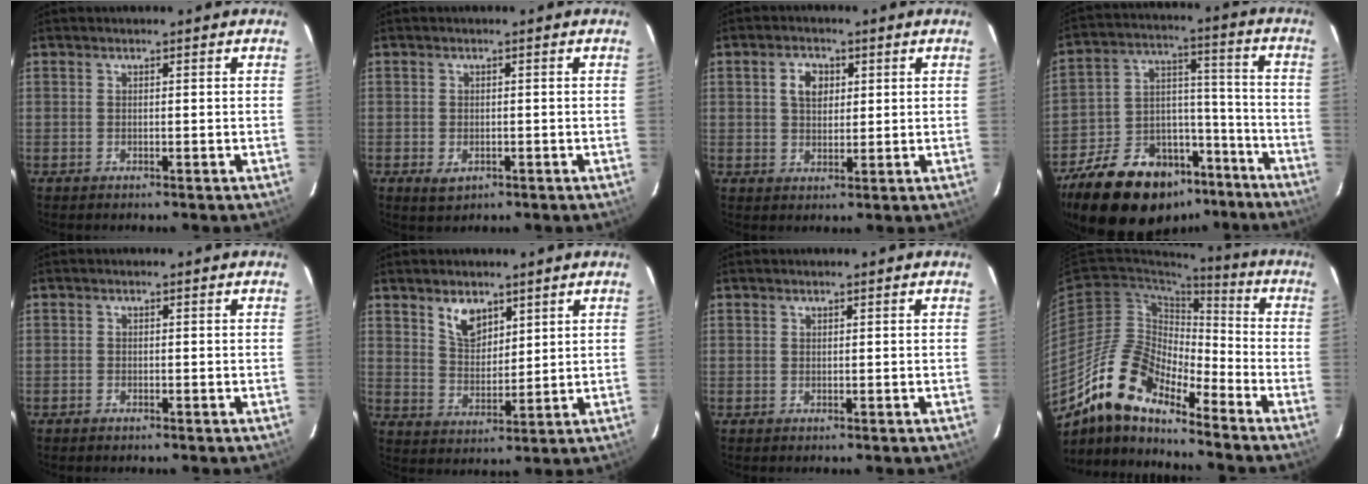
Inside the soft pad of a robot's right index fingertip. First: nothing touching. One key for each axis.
{"total": 2.6, "fx": -1.0, "fy": 1.9, "fz": 1.5, "tx": -0.026, "ty": -0.004, "tz": -0.013}
{"total": 4.6, "fx": 1.4, "fy": 3.3, "fz": 2.9, "tx": -0.045, "ty": 0.012, "tz": 0.027}
{"total": 22.9, "fx": -16.5, "fy": 12.3, "fz": 10.2, "tx": -0.214, "ty": 0.050, "tz": -0.239}
{"total": 0.6, "fx": -0.6, "fy": 0.3, "fz": 0.1, "tx": -0.003, "ty": 0.003, "tz": -0.013}
{"total": 6.4, "fx": 4.1, "fy": 3.6, "fz": 3.4, "tx": -0.055, "ty": 0.005, "tz": 0.081}
{"total": 0.0}
{"total": 15.6, "fx": -12.1, "fy": 4.8, "fz": 8.5, "tx": -0.150, "ty": -0.005, "tz": -0.243}